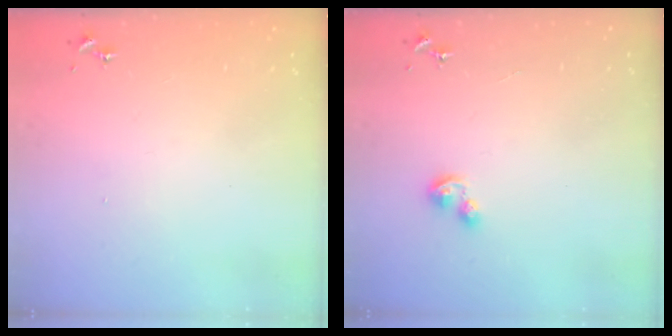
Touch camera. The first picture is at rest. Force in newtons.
{"total": 3.1, "press": 3.1, "slide": 0.3}